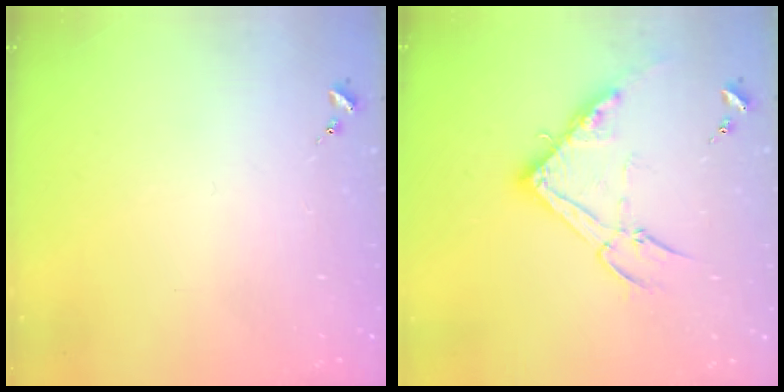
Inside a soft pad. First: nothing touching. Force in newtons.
{"total": 15.6, "press": 15.6, "slide": 0.6}